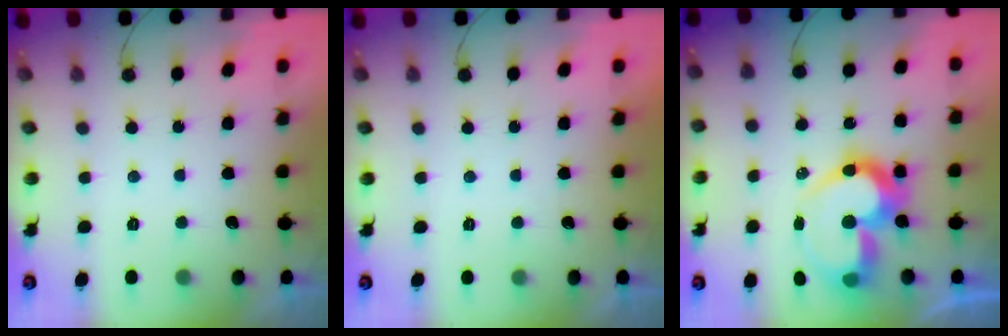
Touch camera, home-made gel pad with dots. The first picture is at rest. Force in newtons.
{"total": 1.9, "press": 1.9, "slide": 0.1}
{"total": 15.6, "press": 15.3, "slide": 2.7}